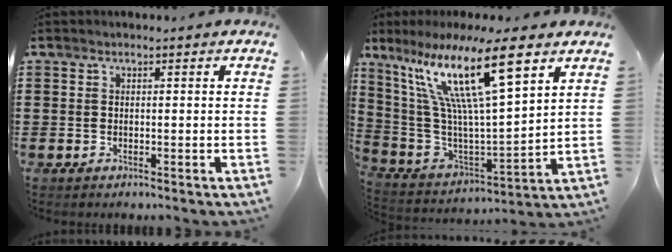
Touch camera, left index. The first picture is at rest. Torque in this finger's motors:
{"motor_torque": [2.14, 0.00, 1.05, 0.21]}